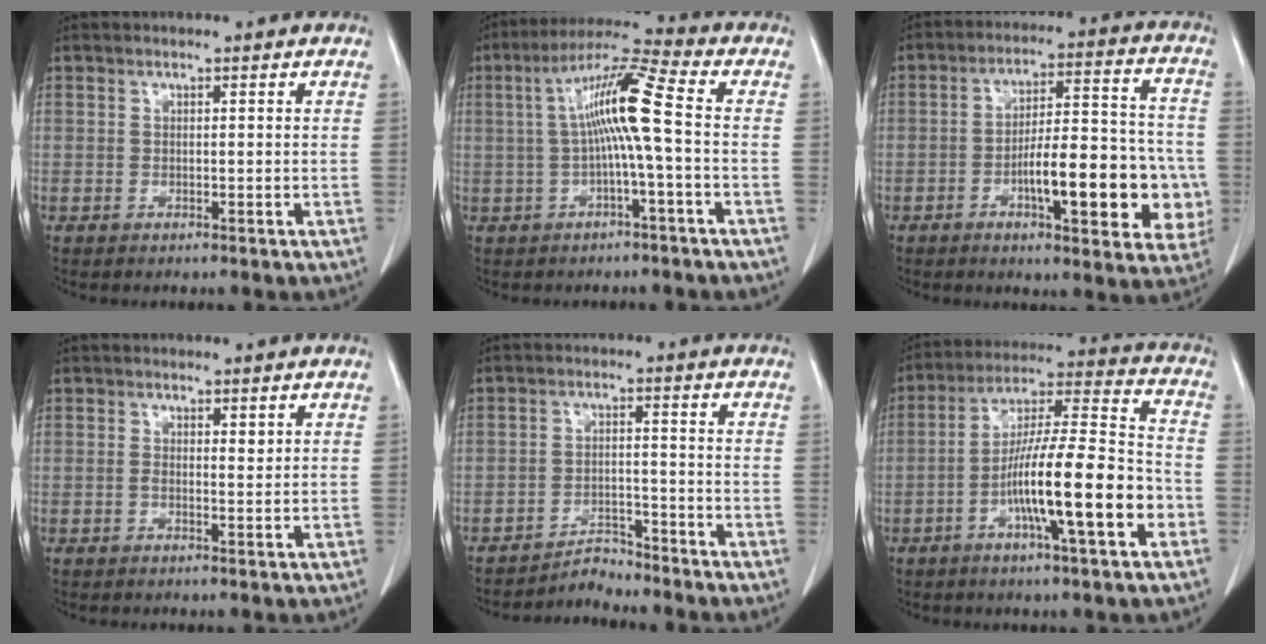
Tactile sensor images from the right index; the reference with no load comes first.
{"total": 9.4, "force": [-0.1, -0.5, 9.3], "torque": [-0.172, 0.025, -0.003]}
{"total": 16.5, "force": [-4.7, 4.8, 15.0], "torque": [-0.201, 0.029, -0.061]}
{"total": 1.3, "force": [0.5, 0.6, 1.1], "torque": [-0.021, 0.003, 0.010]}
{"total": 3.8, "force": [-3.7, 0.0, -0.5], "torque": [0.009, -0.008, -0.061]}
{"total": 16.6, "force": [-5.7, 1.3, 15.6], "torque": [-0.269, 0.004, -0.095]}